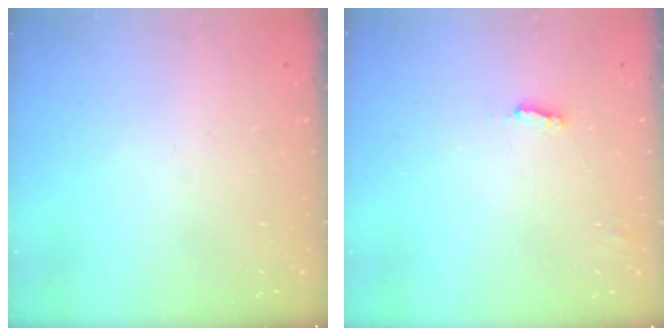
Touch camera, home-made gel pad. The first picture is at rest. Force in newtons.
{"total": 1.9, "press": 1.9, "slide": 0.2}